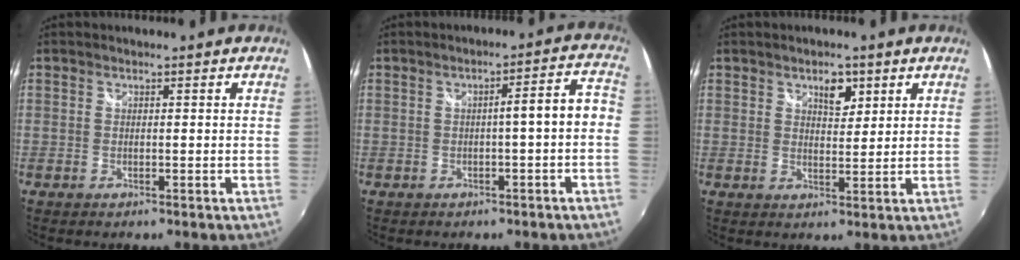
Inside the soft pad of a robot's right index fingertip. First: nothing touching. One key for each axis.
{"total": 5.2, "fx": -1.5, "fy": 0.0, "fz": 4.9, "tx": -0.068, "ty": 0.020, "tz": -0.008}
{"total": 3.9, "fx": 2.3, "fy": 1.8, "fz": 2.5, "tx": -0.034, "ty": 0.005, "tz": 0.038}